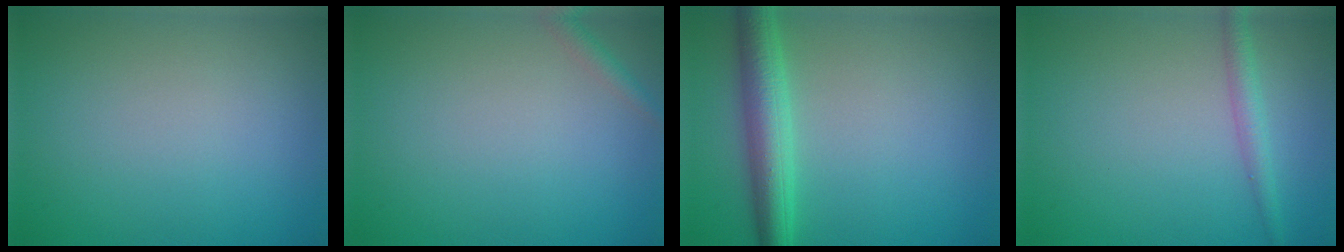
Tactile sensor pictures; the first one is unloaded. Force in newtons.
{"total": 1.2, "press": 1.2, "slide": 0.0}
{"total": 4.5, "press": 4.5, "slide": 0.1}
{"total": 2.0, "press": 2.0, "slide": 0.0}